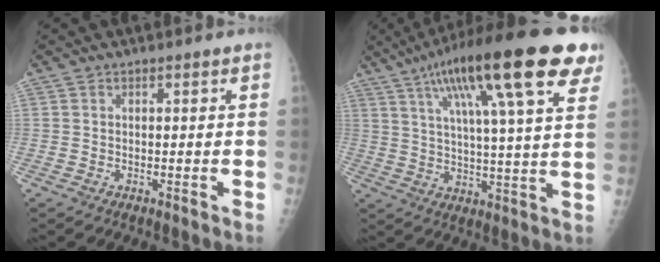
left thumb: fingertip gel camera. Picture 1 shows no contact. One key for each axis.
{"total": 24.9, "fx": 12.9, "fy": 5.0, "fz": 20.8, "tx": -0.322, "ty": -0.001, "tz": 0.194}